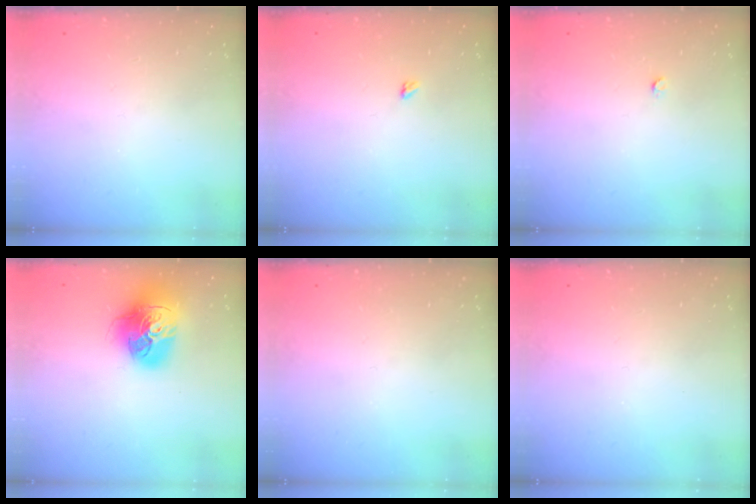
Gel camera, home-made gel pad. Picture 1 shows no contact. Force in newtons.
{"total": 2.4, "press": 2.4, "slide": 0.4}
{"total": 2.2, "press": 2.2, "slide": 0.3}
{"total": 16.7, "press": 16.6, "slide": 1.9}
{"total": 0.0}
{"total": 0.0}